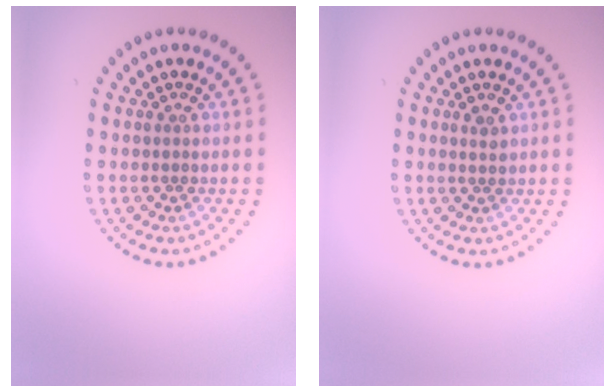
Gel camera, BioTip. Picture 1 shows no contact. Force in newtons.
{"total": 0.8, "press": 0.8, "slide": 0.3}